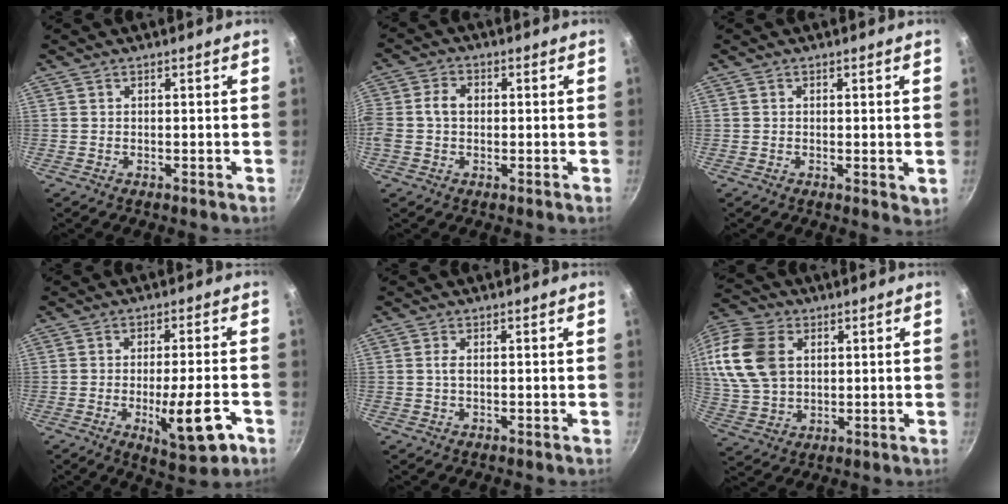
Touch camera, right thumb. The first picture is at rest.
{"total": 5.2, "force": [-0.2, 3.8, 3.5], "torque": [-0.073, 0.015, -0.015]}
{"total": 2.0, "force": [0.4, 1.0, 1.6], "torque": [-0.021, -0.004, 0.004]}
{"total": 11.3, "force": [-4.1, 3.1, 10.1], "torque": [-0.132, 0.011, -0.054]}
{"total": 1.1, "force": [0.0, 0.4, 1.0], "torque": [-0.024, 0.001, -0.001]}
{"total": 17.8, "force": [4.1, 12.7, 11.7], "torque": [-0.231, 0.003, 0.081]}